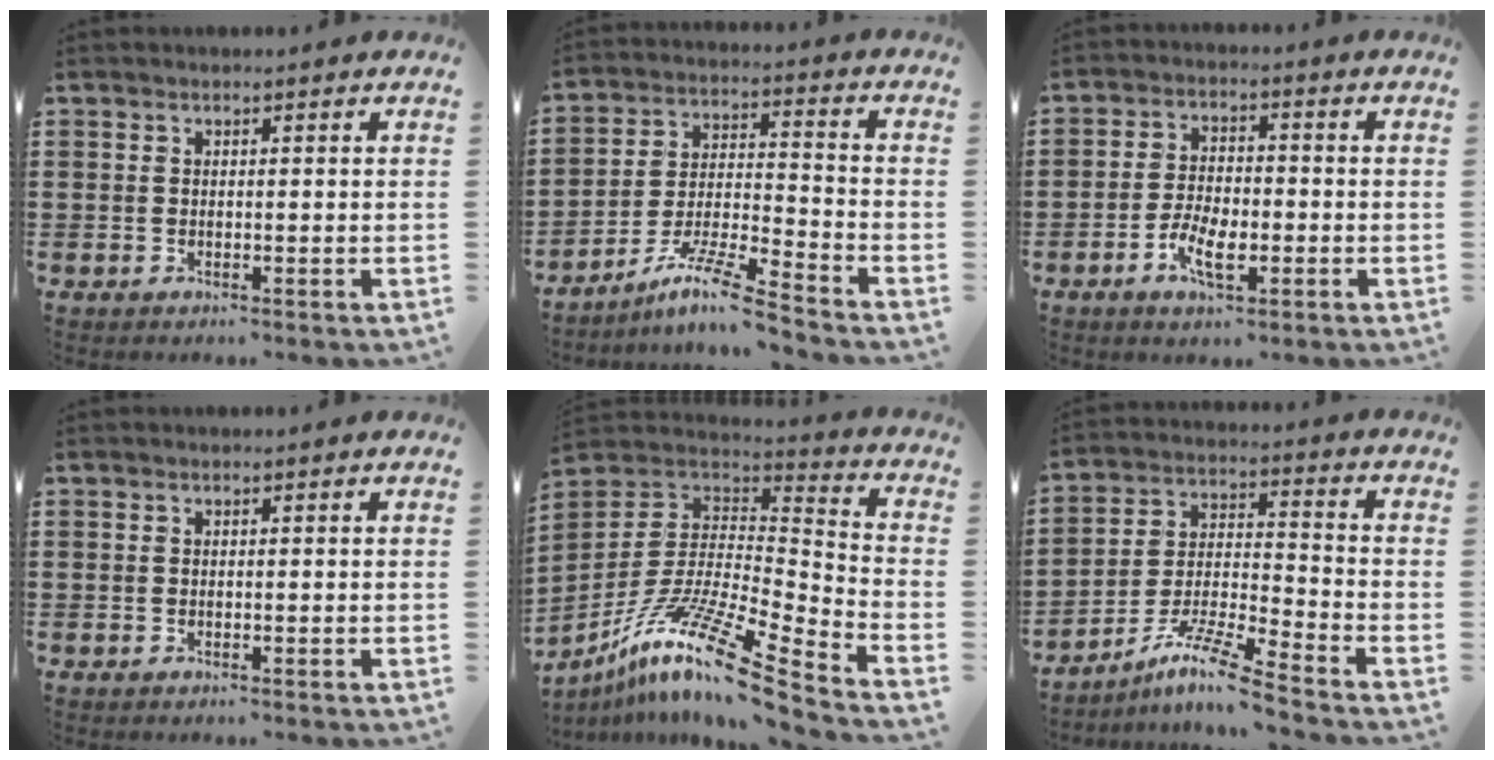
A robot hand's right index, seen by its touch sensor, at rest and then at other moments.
{"total": 9.4, "force": [-7.7, 0.2, 5.3], "torque": [-0.107, 0.002, -0.153]}
{"total": 5.7, "force": [-2.3, 2.6, 4.5], "torque": [-0.095, 0.002, -0.045]}
{"total": 0.0}
{"total": 14.3, "force": [-9.8, 1.2, 10.3], "torque": [-0.202, 0.009, -0.188]}
{"total": 9.4, "force": [-7.6, 0.3, 5.5], "torque": [-0.111, 0.001, -0.151]}